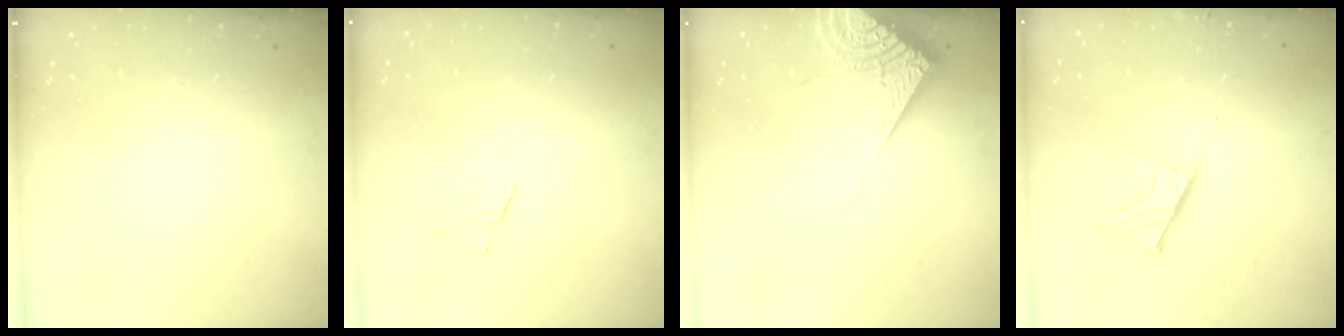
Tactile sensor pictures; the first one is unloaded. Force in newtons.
{"total": 1.7, "press": 1.6, "slide": 0.2}
{"total": 9.0, "press": 8.9, "slide": 1.3}
{"total": 11.5, "press": 11.3, "slide": 2.1}